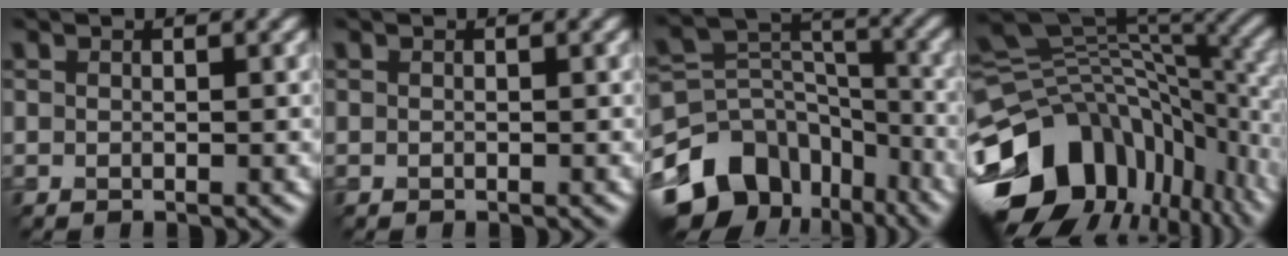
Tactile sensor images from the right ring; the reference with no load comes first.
{"total": 0.0}
{"total": 10.4, "force": [-5.6, 7.5, 4.6], "torque": [-0.096, 0.013, -0.101]}
{"total": 13.7, "force": [-5.1, 9.8, 8.1], "torque": [-0.173, 0.006, -0.088]}